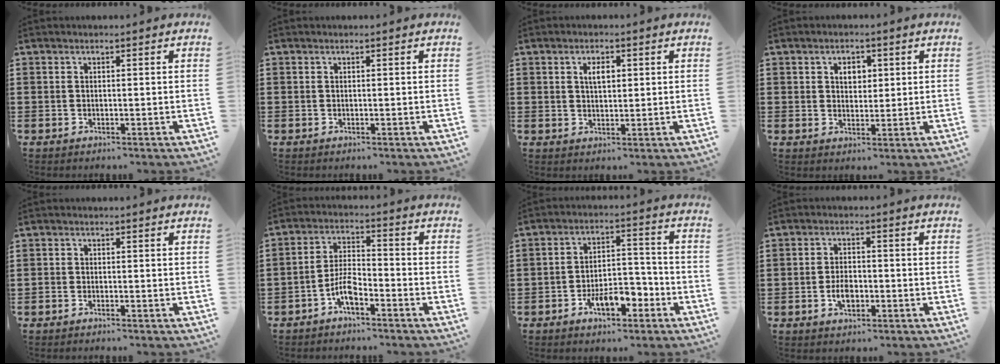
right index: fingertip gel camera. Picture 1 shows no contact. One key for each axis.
{"total": 0.0}
{"total": 2.6, "fx": 0.8, "fy": 1.2, "fz": 2.2, "tx": -0.039, "ty": 0.002, "tz": 0.010}
{"total": 2.9, "fx": 0.9, "fy": 2.1, "fz": 1.8, "tx": -0.034, "ty": 0.006, "tz": 0.012}
{"total": 0.9, "fx": -0.9, "fy": 0.0, "fz": 0.1, "tx": -0.003, "ty": -0.002, "tz": -0.019}
{"total": 5.7, "fx": -3.5, "fy": 2.0, "fz": 4.0, "tx": -0.098, "ty": 0.000, "tz": -0.071}
{"total": 7.1, "fx": -4.0, "fy": 3.6, "fz": 4.7, "tx": -0.070, "ty": 0.018, "tz": -0.073}
{"total": 3.4, "fx": -1.1, "fy": 1.9, "fz": 2.6, "tx": -0.051, "ty": -0.001, "tz": -0.017}